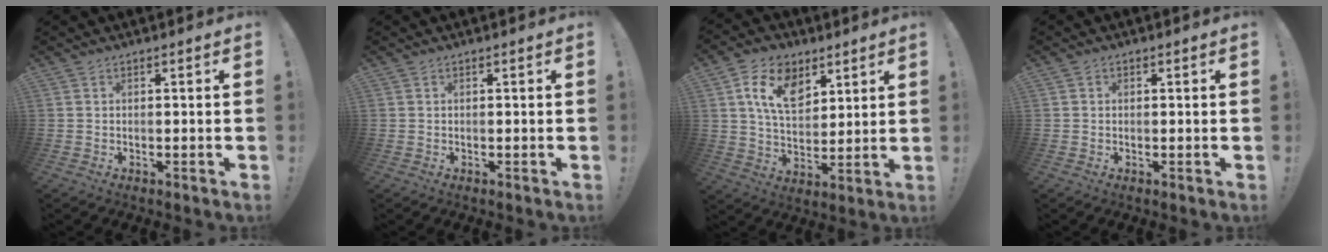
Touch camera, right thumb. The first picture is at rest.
{"total": 0.0}
{"total": 13.7, "force": [6.6, 8.9, 8.0], "torque": [-0.136, -0.019, 0.126]}
{"total": 0.5, "force": [0.0, 0.5, 0.1], "torque": [0.000, 0.001, -0.001]}